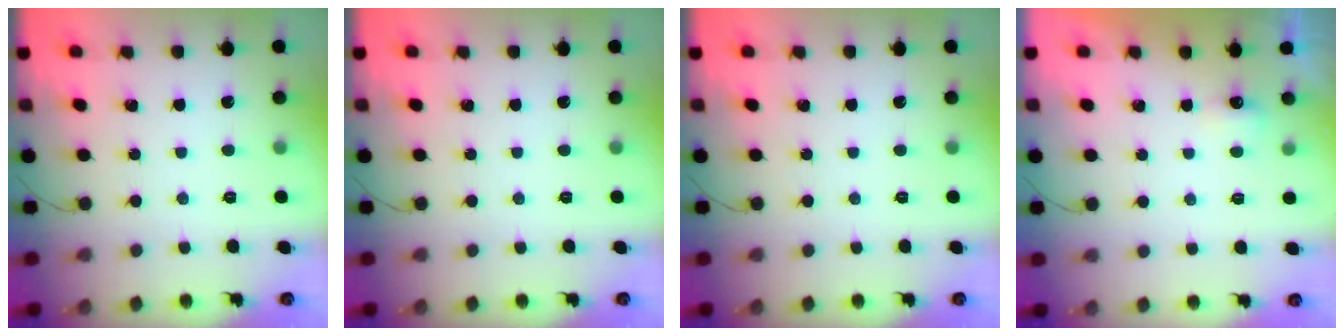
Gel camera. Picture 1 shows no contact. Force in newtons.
{"total": 0.0}
{"total": 0.0}
{"total": 2.9, "press": 2.8, "slide": 0.8}